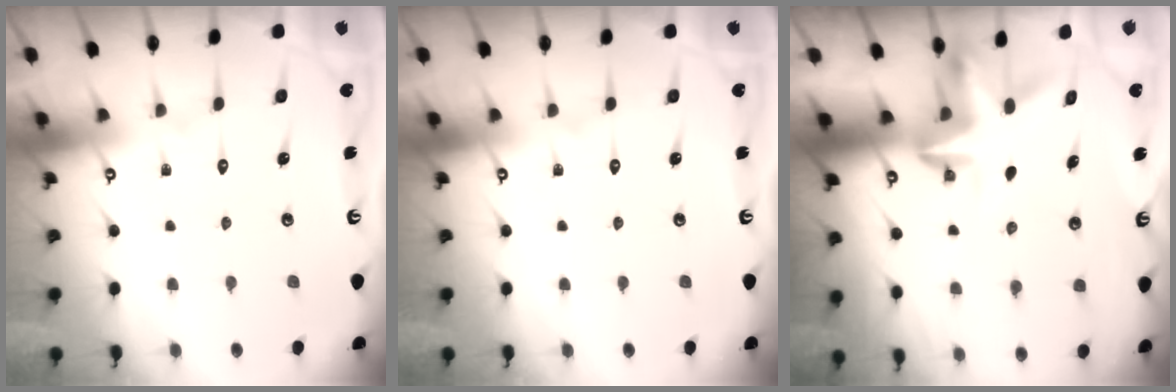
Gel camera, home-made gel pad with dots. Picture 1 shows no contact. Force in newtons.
{"total": 0.0}
{"total": 3.6, "press": 3.6, "slide": 0.2}